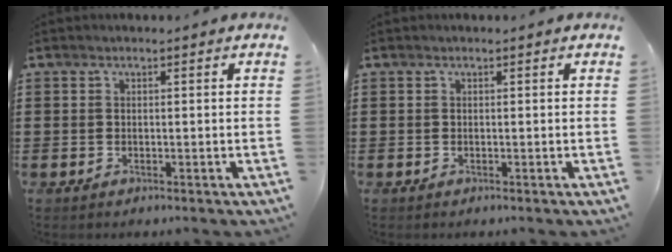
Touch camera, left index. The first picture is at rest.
{"total": 0.0}